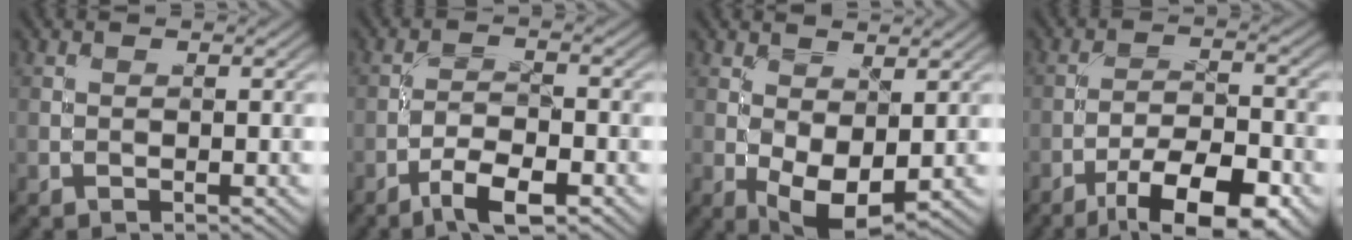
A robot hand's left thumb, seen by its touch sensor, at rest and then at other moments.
{"total": 5.2, "force": [-3.3, 1.5, 3.7], "torque": [-0.068, 0.004, -0.064]}
{"total": 5.4, "force": [-0.1, 3.0, 4.5], "torque": [-0.095, -0.007, 0.002]}
{"total": 12.0, "force": [-7.5, 4.1, 8.4], "torque": [-0.139, -0.012, -0.117]}